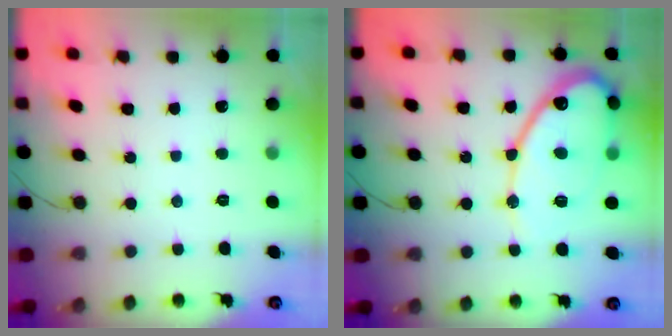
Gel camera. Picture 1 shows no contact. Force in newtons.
{"total": 14.2, "press": 14.1, "slide": 1.9}